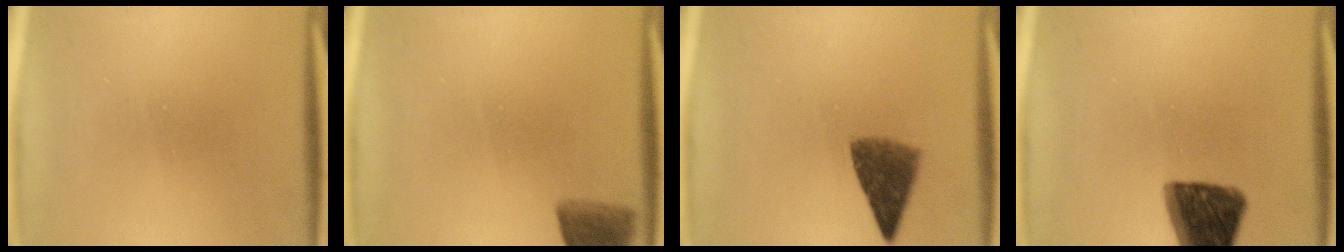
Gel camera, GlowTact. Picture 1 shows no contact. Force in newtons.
{"total": 5.6}
{"total": 6.5}
{"total": 12.8}